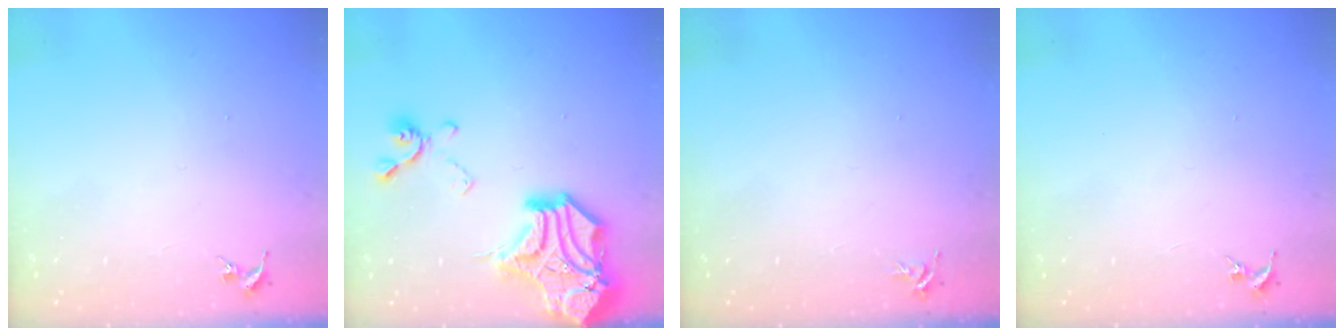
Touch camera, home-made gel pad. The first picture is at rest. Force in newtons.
{"total": 22.5, "press": 22.3, "slide": 2.7}
{"total": 4.4, "press": 4.4, "slide": 0.6}
{"total": 0.0}